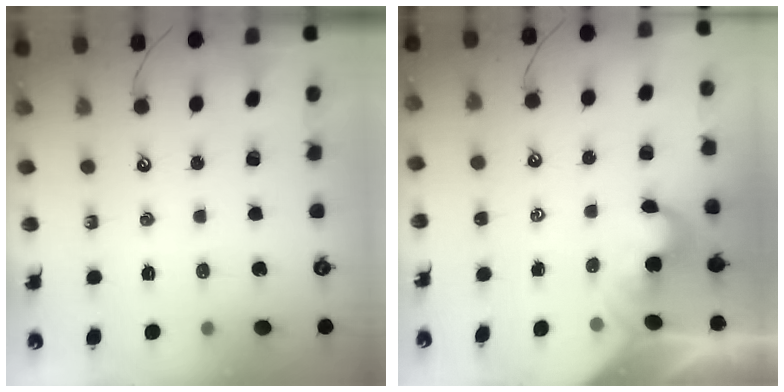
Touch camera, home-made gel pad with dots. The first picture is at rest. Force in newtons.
{"total": 2.0, "press": 1.9, "slide": 0.5}